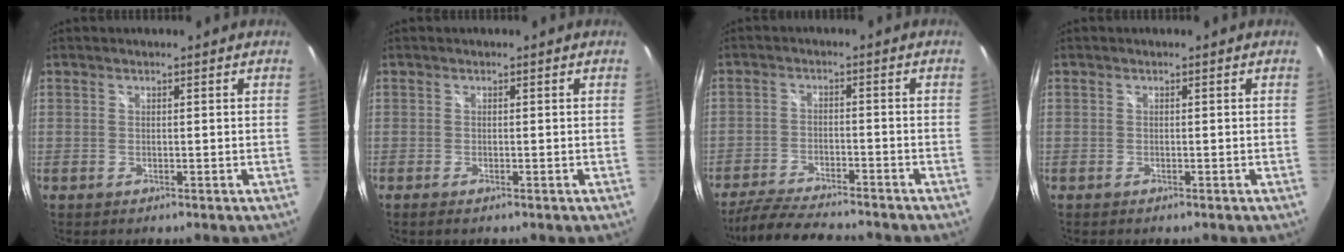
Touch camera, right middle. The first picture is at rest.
{"total": 0.8, "force": [-0.6, 0.1, 0.6], "torque": [-0.011, -0.003, -0.012]}
{"total": 12.0, "force": [-10.7, 2.2, 5.1], "torque": [-0.125, -0.017, -0.177]}
{"total": 0.6, "force": [-0.5, 0.2, 0.1], "torque": [-0.002, -0.003, -0.009]}